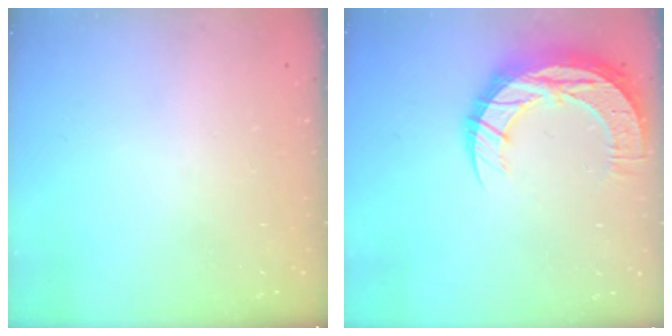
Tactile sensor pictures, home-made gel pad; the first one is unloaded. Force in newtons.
{"total": 15.8, "press": 15.7, "slide": 1.1}